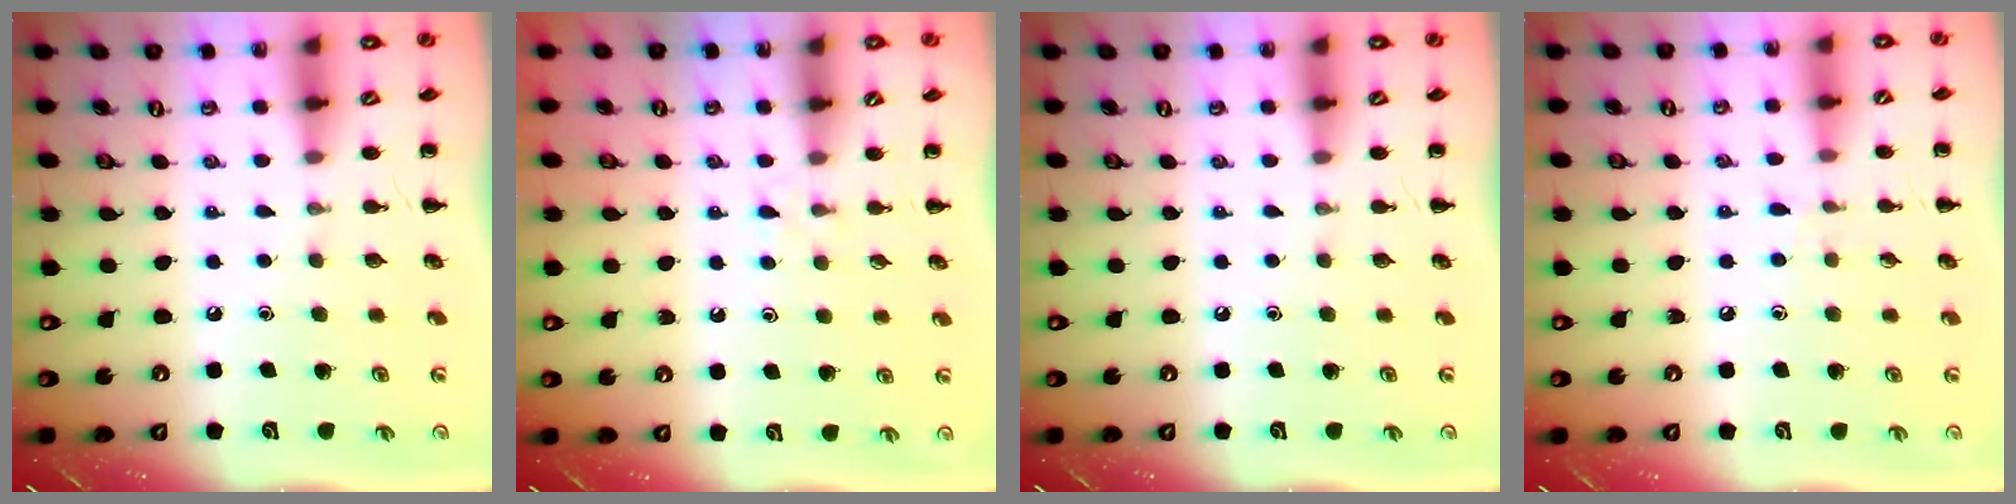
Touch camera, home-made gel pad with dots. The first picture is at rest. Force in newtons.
{"total": 2.9, "press": 2.6, "slide": 1.3}
{"total": 0.0}
{"total": 5.4, "press": 4.9, "slide": 2.3}